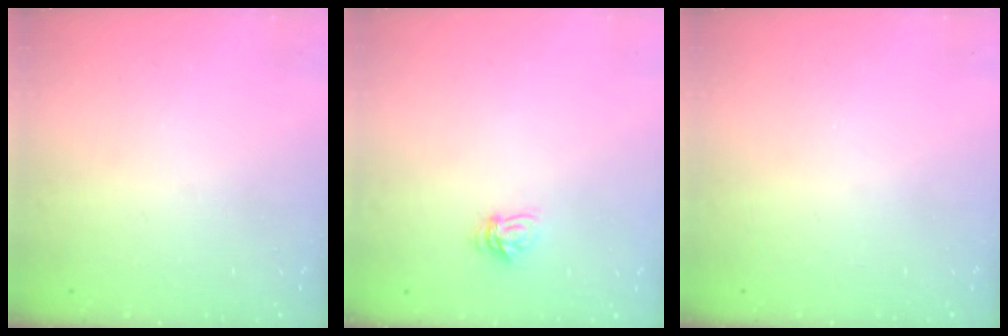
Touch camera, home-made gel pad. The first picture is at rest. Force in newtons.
{"total": 4.9, "press": 4.9, "slide": 0.6}
{"total": 0.0}